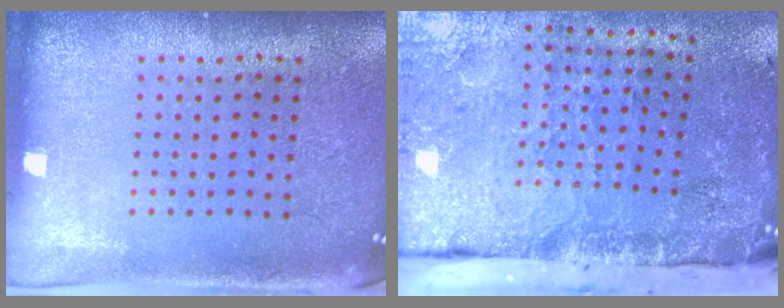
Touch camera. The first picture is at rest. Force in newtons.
{"total": 5.0, "press": 3.7, "slide": 3.4}